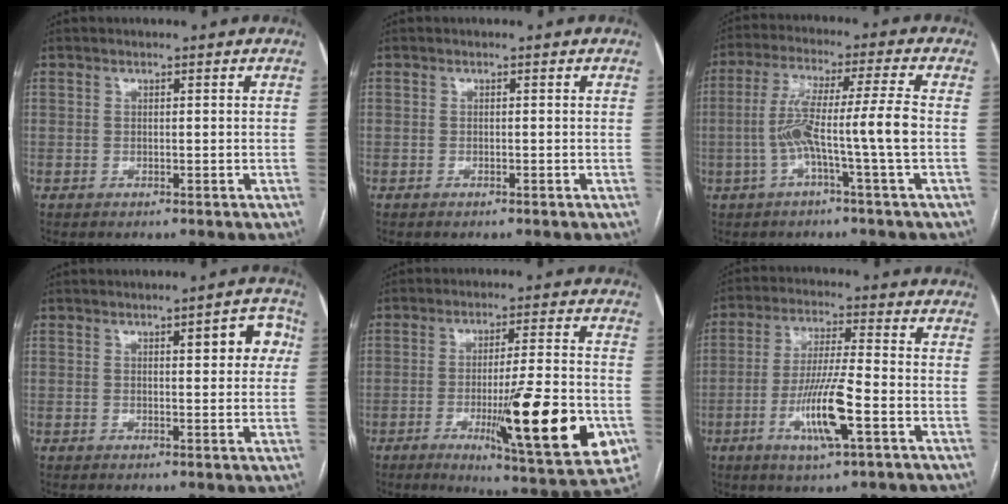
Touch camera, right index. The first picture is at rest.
{"total": 0.0}
{"total": 9.8, "force": [-1.9, -1.2, 9.5], "torque": [-0.188, 0.021, -0.036]}
{"total": 5.6, "force": [1.8, 1.7, 5.1], "torque": [-0.055, 0.013, 0.017]}
{"total": 18.8, "force": [-5.4, 1.9, 17.9], "torque": [-0.229, -0.023, -0.069]}
{"total": 10.5, "force": [-3.8, 0.6, 9.8], "torque": [-0.191, -0.010, -0.070]}